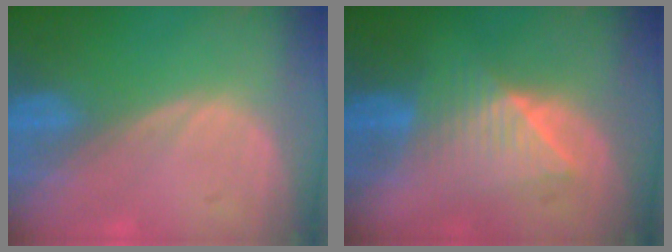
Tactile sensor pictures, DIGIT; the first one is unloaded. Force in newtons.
{"total": 6.4, "press": 6.3, "slide": 1.1}